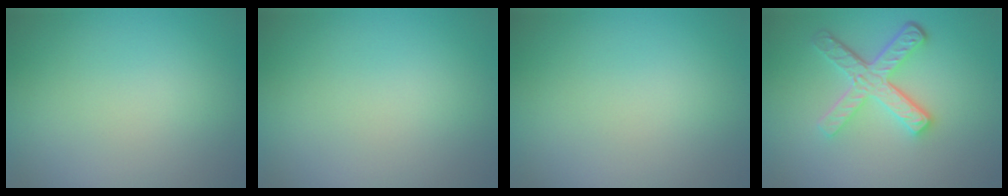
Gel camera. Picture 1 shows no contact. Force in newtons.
{"total": 0.0}
{"total": 0.0}
{"total": 4.9, "press": 3.6, "slide": 3.3}